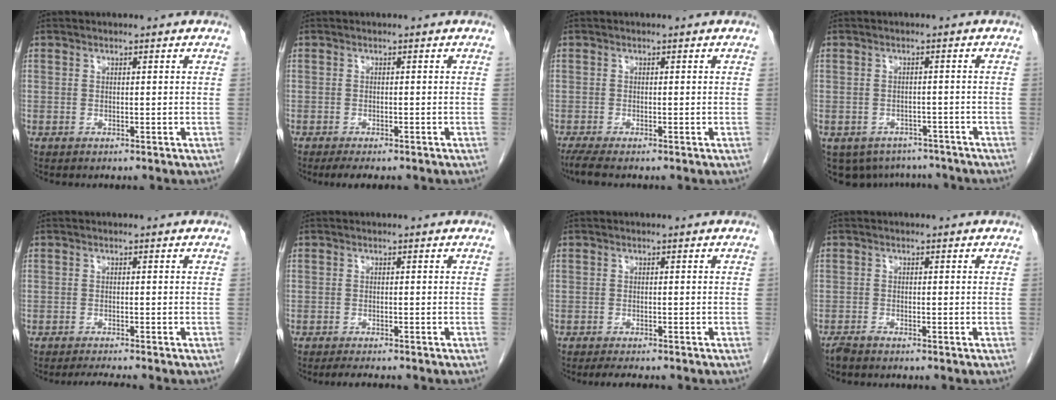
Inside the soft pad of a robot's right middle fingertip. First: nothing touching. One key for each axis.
{"total": 4.1, "fx": -3.2, "fy": 1.0, "fz": 2.2, "tx": -0.031, "ty": -0.011, "tz": -0.044}
{"total": 2.5, "fx": -1.9, "fy": 0.0, "fz": 1.5, "tx": -0.034, "ty": -0.009, "tz": -0.039}
{"total": 8.8, "fx": -7.0, "fy": 5.0, "fz": 1.6, "tx": -0.026, "ty": 0.005, "tz": -0.084}
{"total": 2.5, "fx": -2.2, "fy": -0.6, "fz": 0.9, "tx": -0.020, "ty": -0.011, "tz": -0.038}
{"total": 3.4, "fx": -3.0, "fy": 0.4, "fz": 1.6, "tx": -0.025, "ty": -0.008, "tz": -0.041}
{"total": 4.2, "fx": -3.6, "fy": 0.7, "fz": 2.0, "tx": -0.028, "ty": -0.009, "tz": -0.048}
{"total": 1.1, "fx": -1.0, "fy": 0.0, "fz": 0.4, "tx": -0.013, "ty": -0.002, "tz": -0.020}